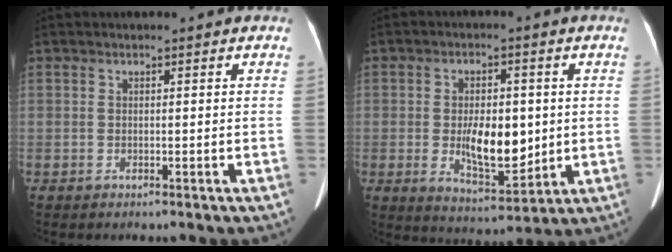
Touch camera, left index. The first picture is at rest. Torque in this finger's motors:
{"motor_torque": [0.30, -0.04, 0.24, 0.13]}